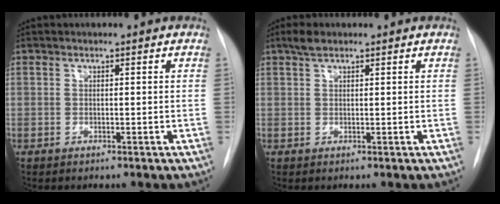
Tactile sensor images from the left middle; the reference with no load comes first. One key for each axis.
{"total": 2.0, "fx": 1.5, "fy": 0.7, "fz": 1.1, "tx": -0.023, "ty": 0.010, "tz": 0.027}